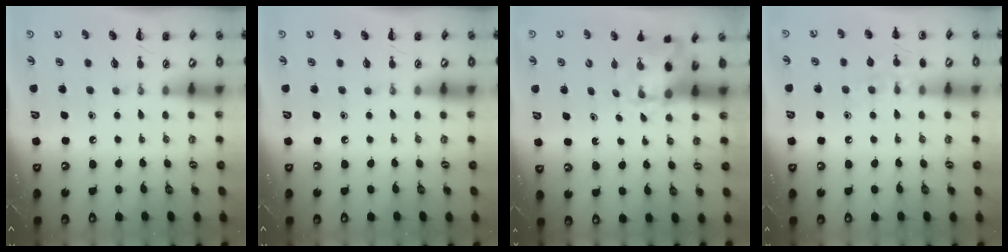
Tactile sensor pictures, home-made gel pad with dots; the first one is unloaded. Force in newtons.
{"total": 0.0}
{"total": 3.7, "press": 3.5, "slide": 1.1}
{"total": 8.5, "press": 8.4, "slide": 1.4}